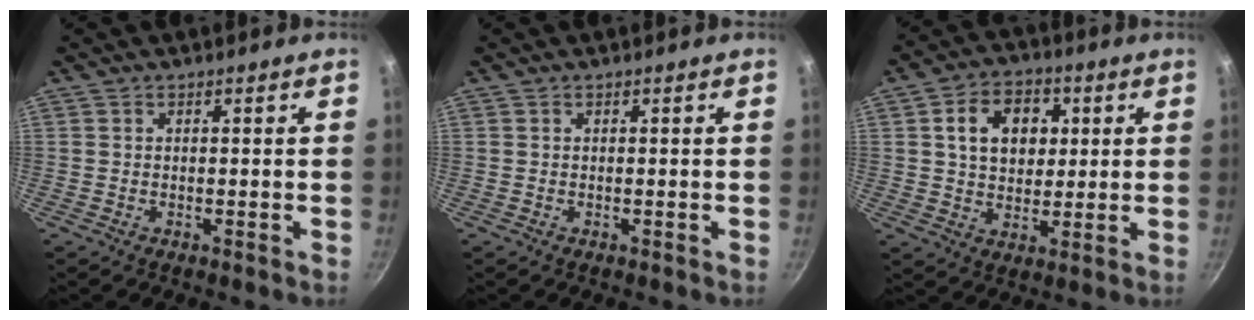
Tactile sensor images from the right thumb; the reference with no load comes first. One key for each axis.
{"total": 0.0}
{"total": 11.1, "fx": 2.7, "fy": 8.3, "fz": 6.9, "tx": -0.087, "ty": 0.004, "tz": 0.039}